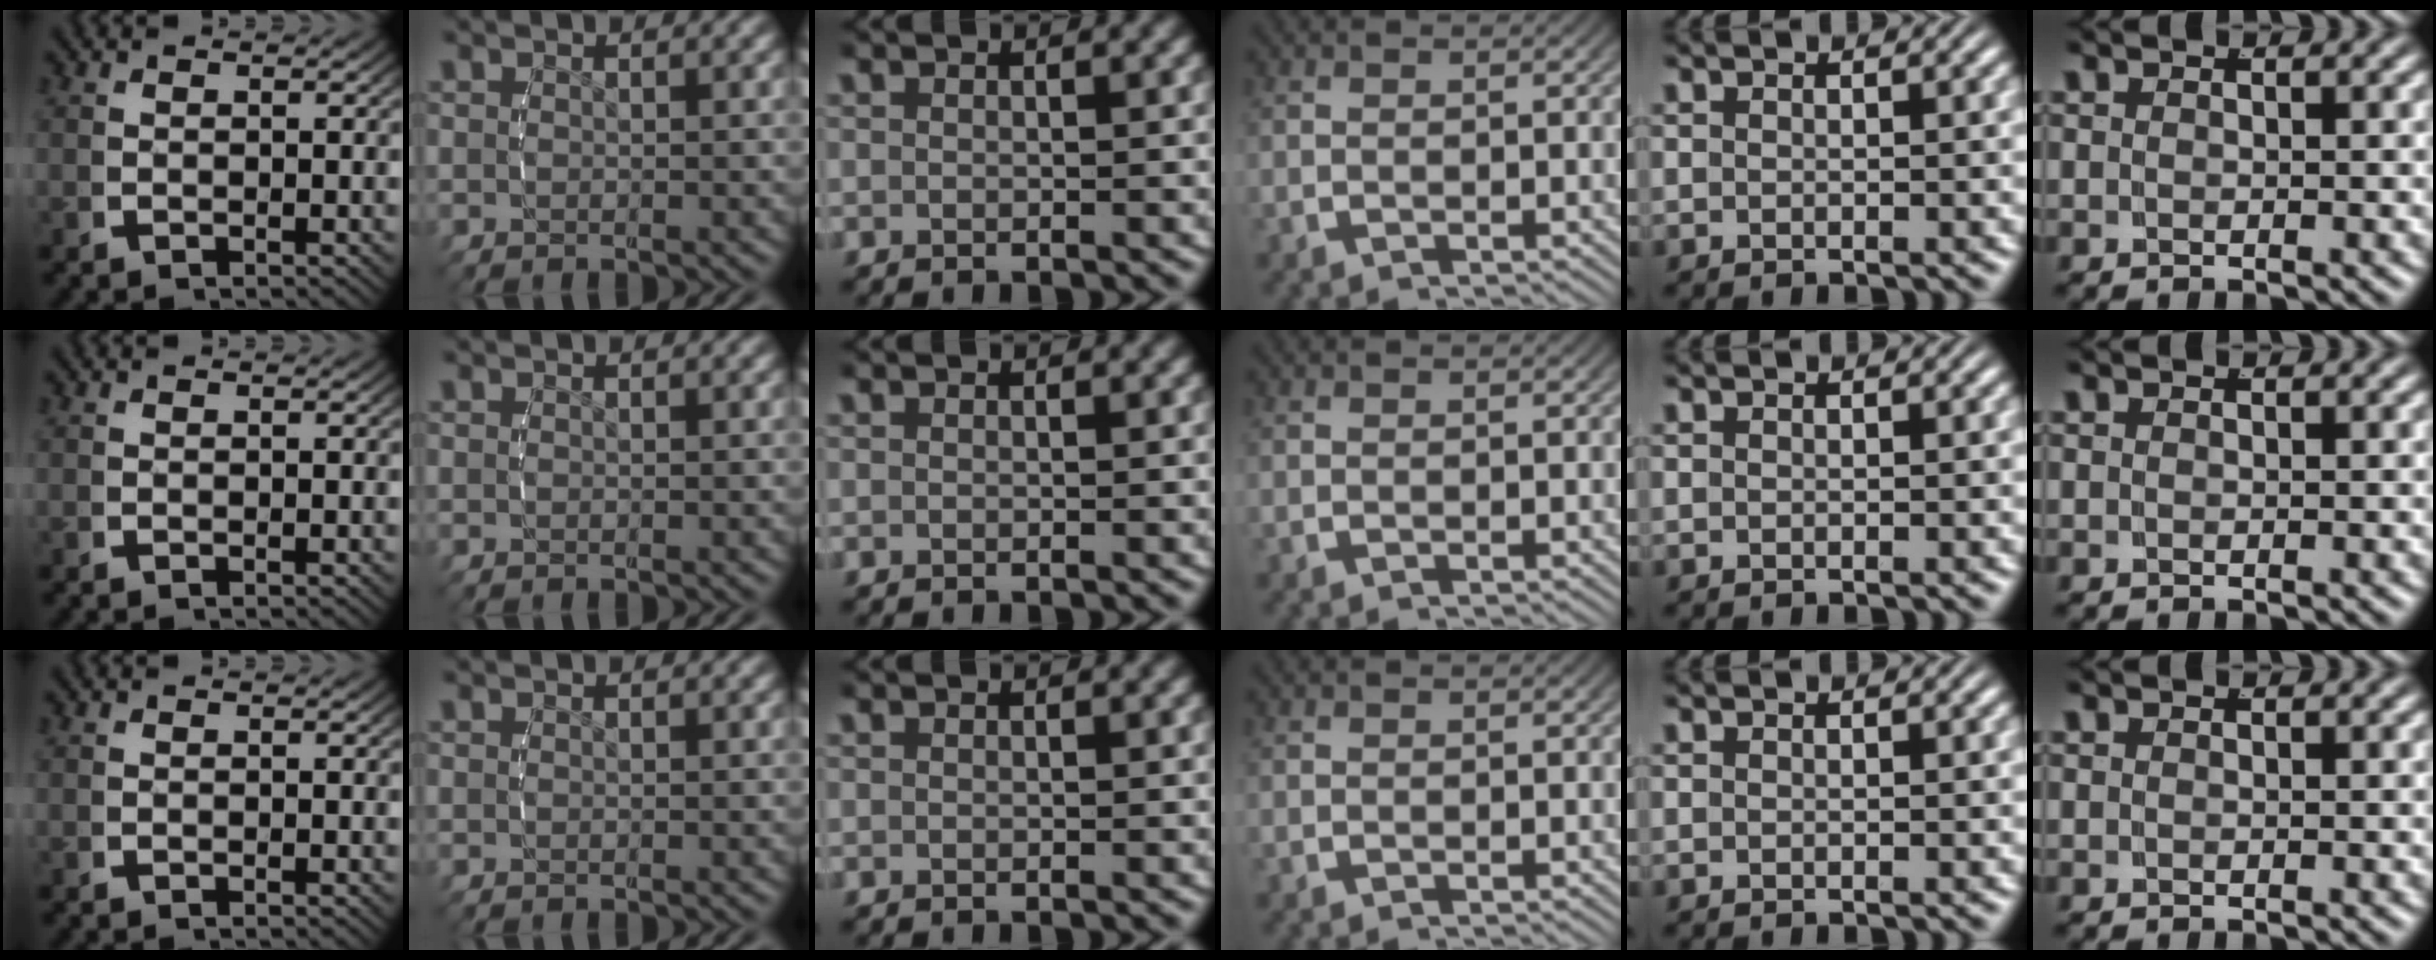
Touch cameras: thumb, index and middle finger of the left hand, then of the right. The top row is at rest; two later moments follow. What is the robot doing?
{"motion": "lift_and_place", "object": "condiment"}